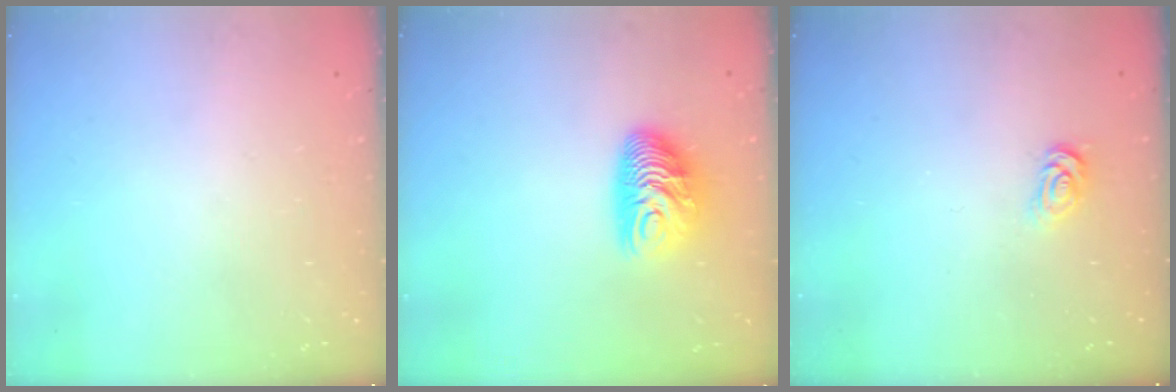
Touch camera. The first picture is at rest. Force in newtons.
{"total": 10.0, "press": 10.0, "slide": 0.8}
{"total": 2.0, "press": 2.0, "slide": 0.3}